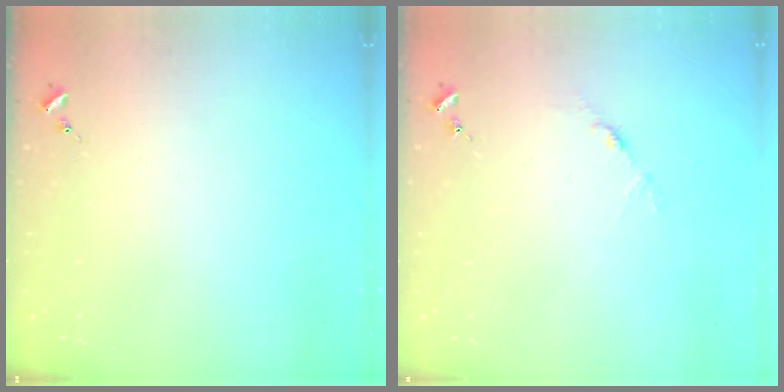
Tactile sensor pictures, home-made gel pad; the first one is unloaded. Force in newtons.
{"total": 3.8, "press": 3.8, "slide": 0.5}